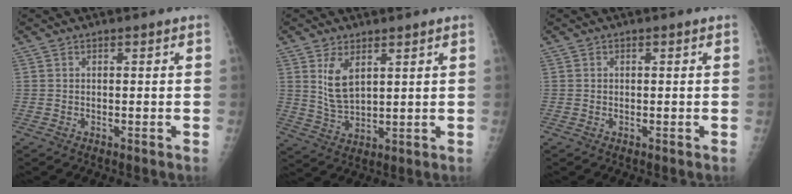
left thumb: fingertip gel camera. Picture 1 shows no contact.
{"total": 6.3, "force": [2.9, 3.2, 4.7], "torque": [-0.081, -0.020, 0.066]}
{"total": 0.0}